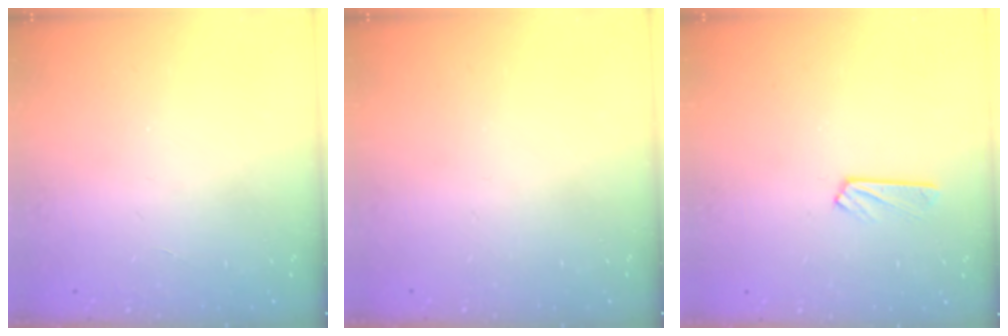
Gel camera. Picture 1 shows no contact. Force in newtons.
{"total": 0.0}
{"total": 4.1, "press": 4.0, "slide": 0.4}